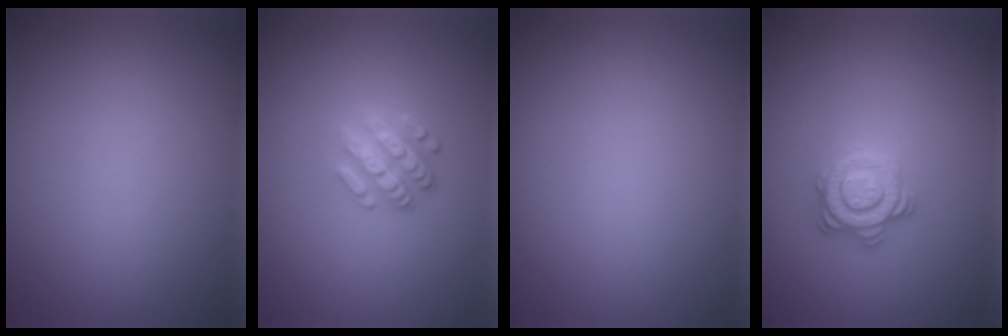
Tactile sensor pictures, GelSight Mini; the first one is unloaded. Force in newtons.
{"total": 3.6, "press": 2.6, "slide": 2.5}
{"total": 0.0}
{"total": 2.9, "press": 2.8, "slide": 0.9}